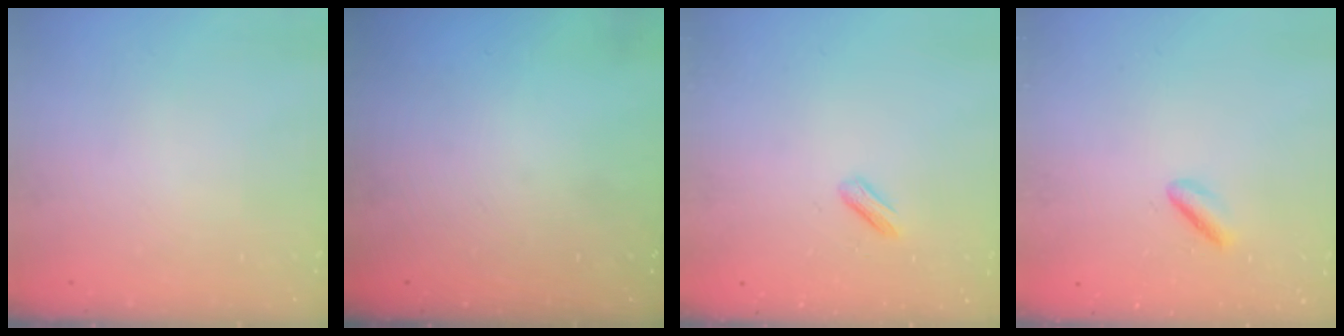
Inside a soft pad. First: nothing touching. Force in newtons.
{"total": 0.0}
{"total": 2.8, "press": 2.7, "slide": 0.8}
{"total": 1.7, "press": 1.3, "slide": 1.1}